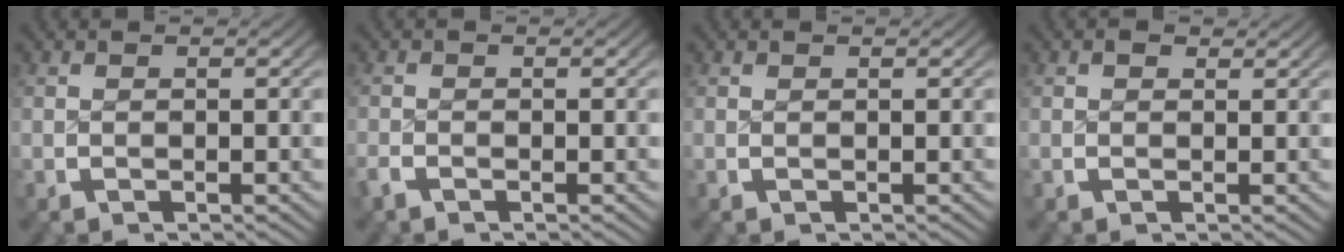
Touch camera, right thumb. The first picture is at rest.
{"total": 1.1, "force": [-0.9, 0.5, 0.3], "torque": [-0.007, -0.002, -0.022]}
{"total": 0.0}
{"total": 1.2, "force": [0.9, 0.6, 0.4], "torque": [-0.002, -0.001, 0.013]}